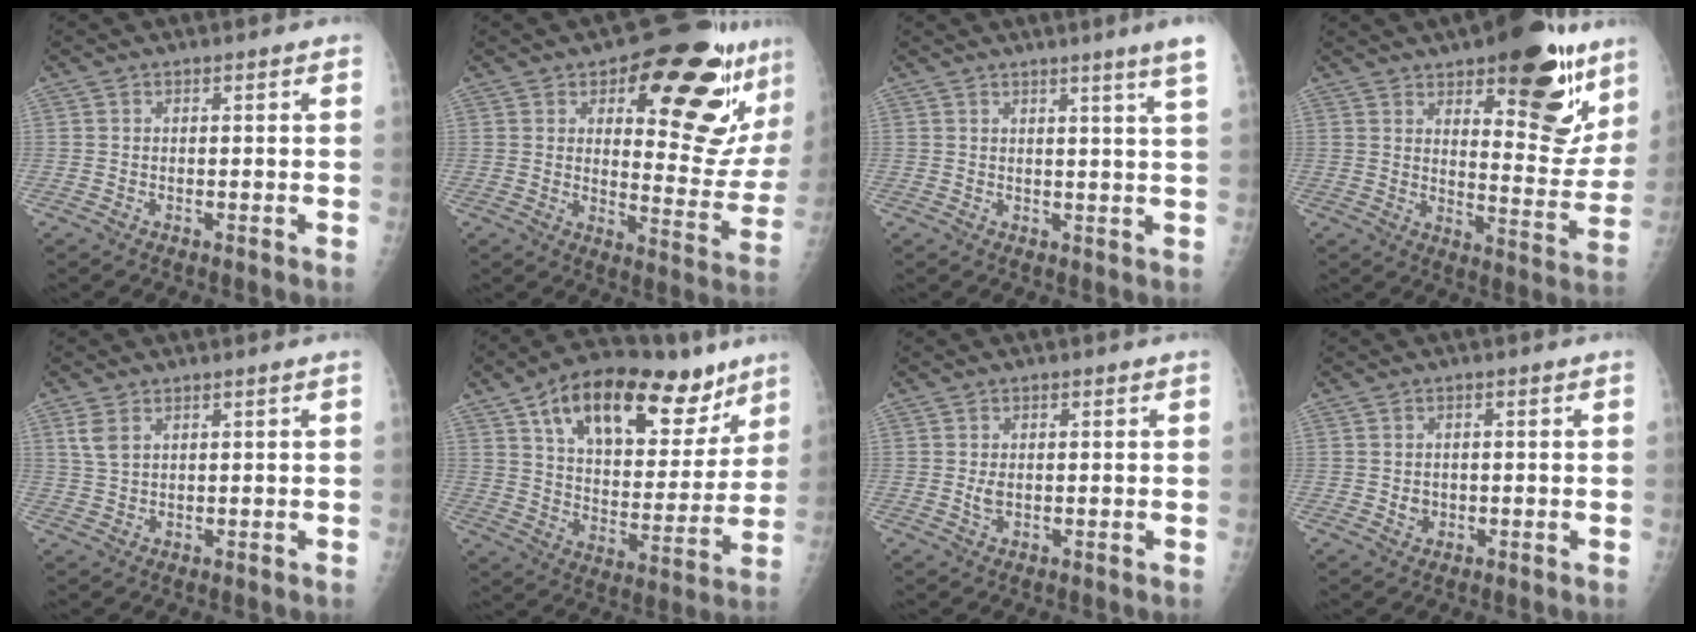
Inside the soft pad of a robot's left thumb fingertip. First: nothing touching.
{"total": 22.2, "force": [11.3, 8.9, 17.0], "torque": [-0.172, -0.052, 0.160]}
{"total": 6.0, "force": [4.1, -1.2, 4.3], "torque": [-0.057, -0.021, 0.043]}
{"total": 20.8, "force": [11.8, 8.1, 15.2], "torque": [-0.144, -0.067, 0.166]}
{"total": 3.2, "force": [1.8, 1.2, 2.4], "torque": [-0.055, 0.001, 0.046]}
{"total": 25.8, "force": [14.9, 12.8, 16.8], "torque": [-0.218, -0.028, 0.239]}
{"total": 1.9, "force": [0.2, 1.1, 1.5], "torque": [-0.026, -0.004, 0.007]}
{"total": 1.9, "force": [-0.2, 1.7, 0.9], "torque": [-0.006, 0.002, 0.003]}